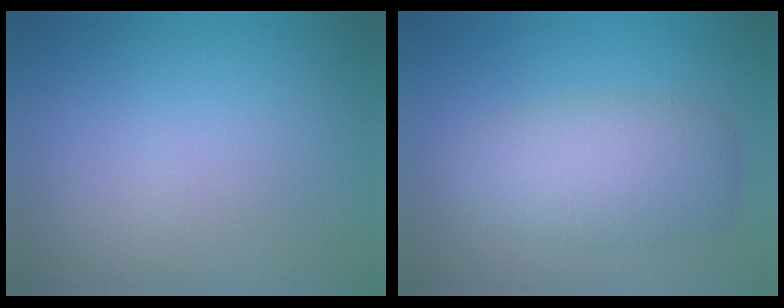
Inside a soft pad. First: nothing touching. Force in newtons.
{"total": 4.9, "press": 4.9, "slide": 0.3}